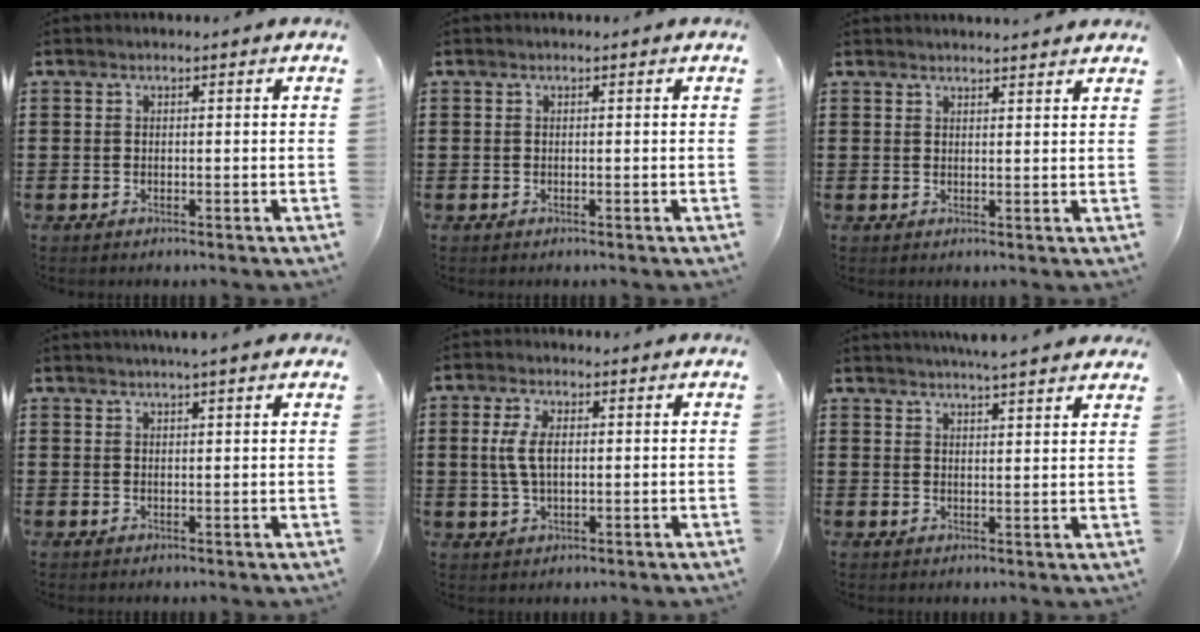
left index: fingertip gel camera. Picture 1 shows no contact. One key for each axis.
{"total": 0.0}
{"total": 1.9, "fx": 1.9, "fy": -0.2, "fz": 0.2, "tx": -0.008, "ty": -0.002, "tz": 0.038}
{"total": 2.2, "fx": 1.8, "fy": -0.2, "fz": 1.3, "tx": -0.028, "ty": 0.001, "tz": 0.034}
{"total": 5.2, "fx": 0.7, "fy": 2.4, "fz": 4.5, "tx": -0.115, "ty": 0.001, "tz": 0.004}
{"total": 3.9, "fx": 3.7, "fy": -0.3, "fz": 1.1, "tx": -0.031, "ty": -0.010, "tz": 0.067}